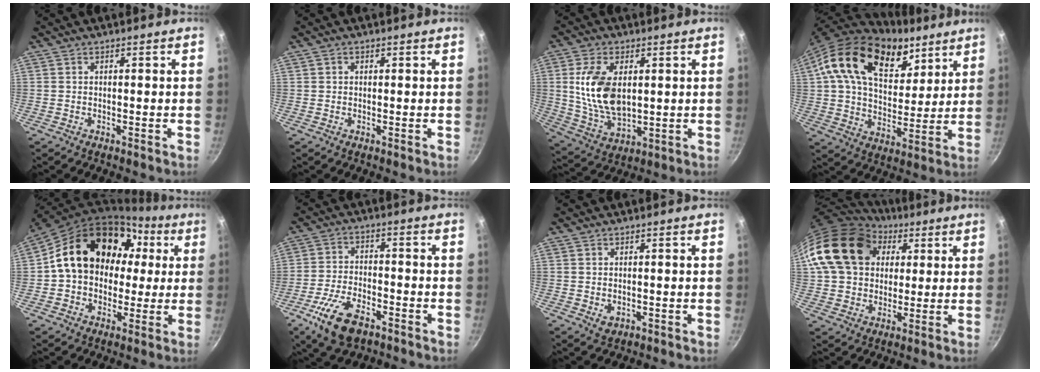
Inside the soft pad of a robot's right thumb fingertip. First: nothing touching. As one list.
[{"total": 0.6, "force": [0.2, 0.5, 0.2], "torque": [-0.002, 0.003, 0.002]}, {"total": 13.9, "force": [2.3, 8.1, 11.0], "torque": [-0.196, -0.017, 0.052]}, {"total": 22.7, "force": [12.5, 13.1, 13.8], "torque": [-0.197, -0.039, 0.207]}, {"total": 20.8, "force": [3.3, 16.0, 12.8], "torque": [-0.185, 0.047, 0.050]}, {"total": 11.0, "force": [-6.0, 5.2, 7.5], "torque": [-0.143, 0.023, -0.114]}, {"total": 1.6, "force": [0.0, 1.2, 1.0], "torque": [-0.016, -0.005, 0.003]}, {"total": 19.5, "force": [6.5, 14.9, 10.8], "torque": [-0.174, 0.011, 0.112]}]